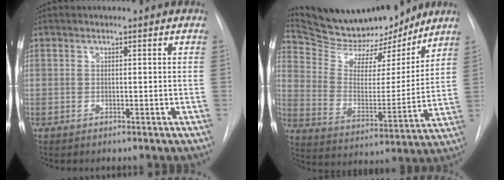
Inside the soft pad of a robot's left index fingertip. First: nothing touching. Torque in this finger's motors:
{"motor_torque": [-0.77, -0.41, -1.05, -0.02]}